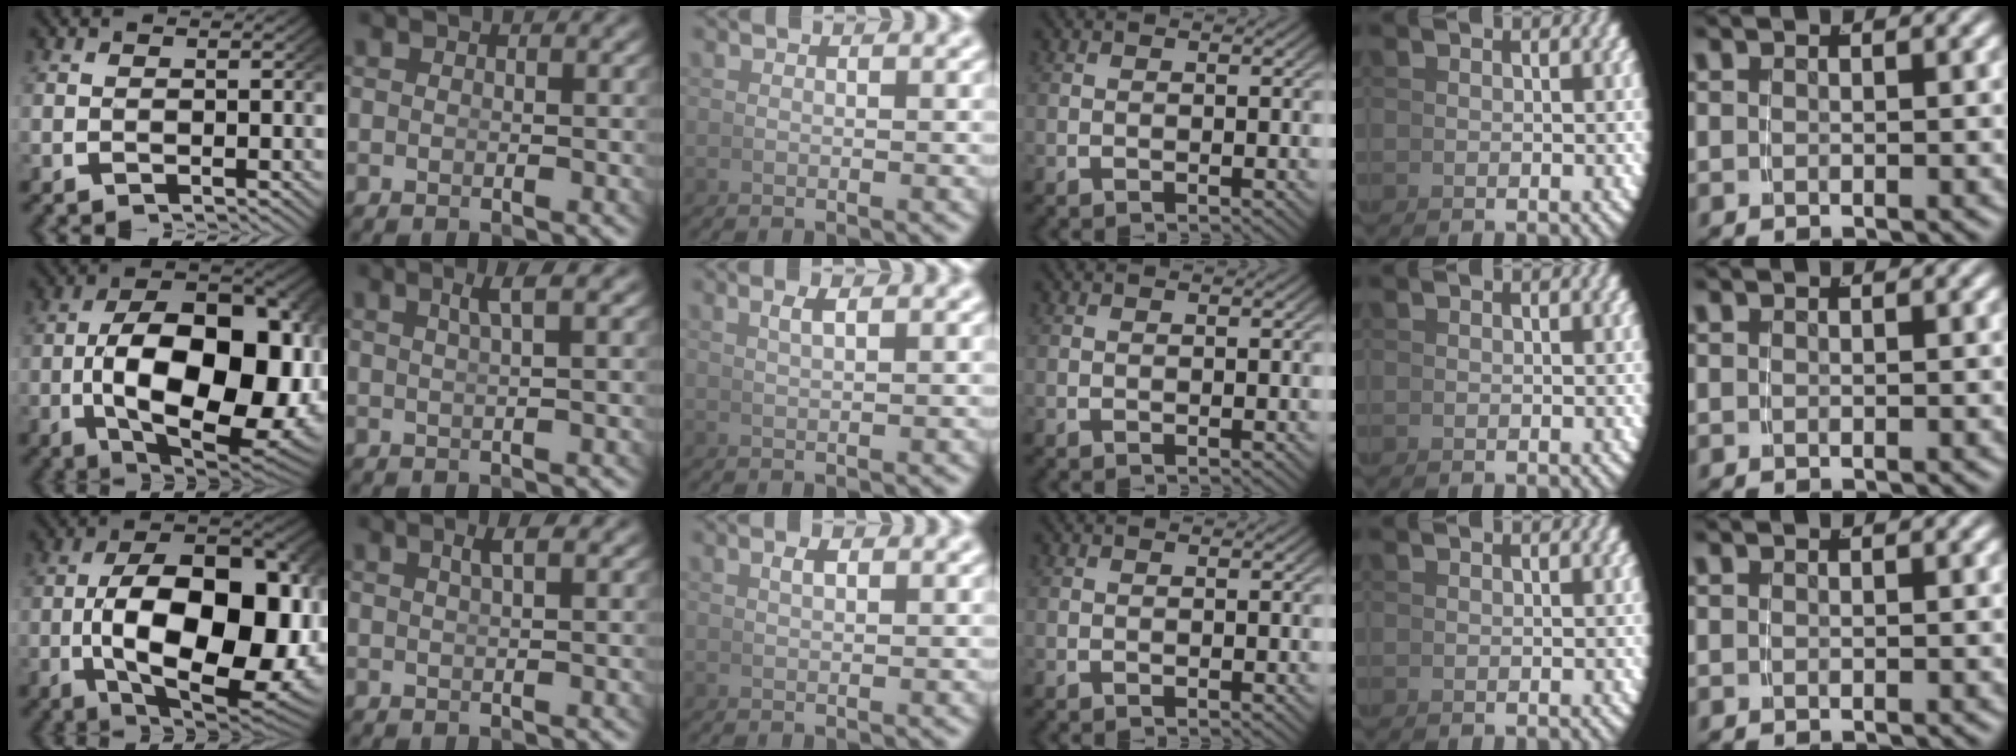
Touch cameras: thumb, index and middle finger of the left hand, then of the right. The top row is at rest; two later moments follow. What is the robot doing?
{"motion": "grasp_and_lifting", "object": "whiteboard"}